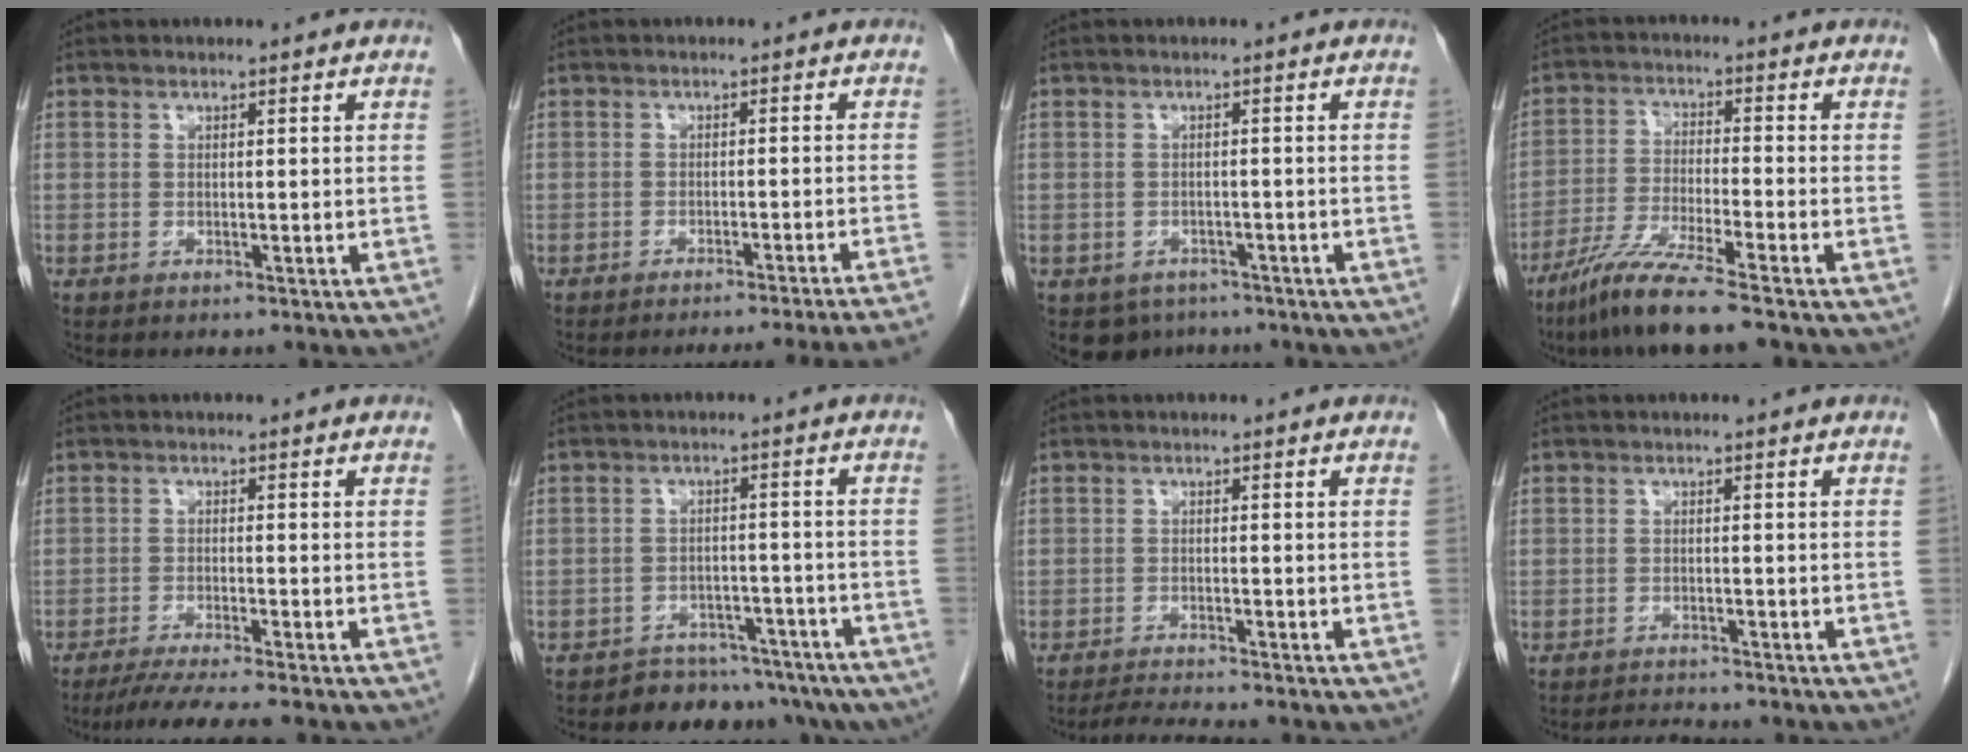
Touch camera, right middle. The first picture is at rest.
{"total": 14.6, "force": [-13.7, -3.0, 4.1], "torque": [-0.017, -0.027, -0.162]}
{"total": 4.3, "force": [-3.0, 3.0, 0.6], "torque": [-0.004, 0.004, -0.040]}
{"total": 8.9, "force": [-6.8, -0.7, 5.6], "torque": [-0.110, -0.033, -0.130]}
{"total": 7.0, "force": [-5.9, -0.9, 3.7], "torque": [-0.047, -0.022, -0.095]}
{"total": 10.3, "force": [-8.6, 5.4, 1.4], "torque": [0.002, 0.026, -0.096]}
{"total": 3.1, "force": [-2.8, -1.0, 0.7], "torque": [-0.021, -0.018, -0.053]}
{"total": 1.9, "force": [-1.9, -0.2, 0.0], "torque": [-0.005, -0.012, -0.029]}